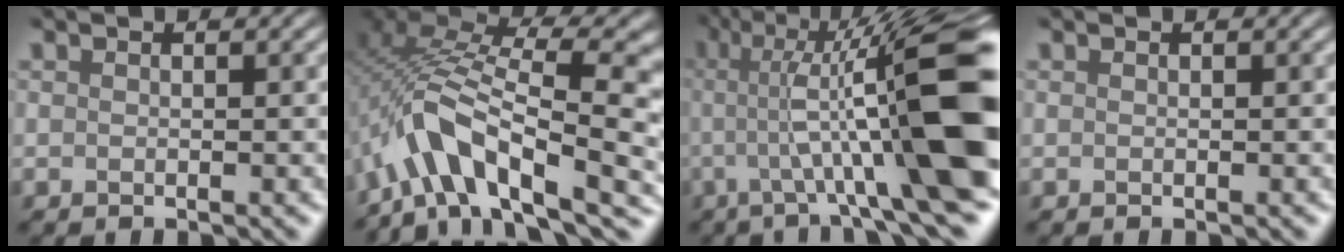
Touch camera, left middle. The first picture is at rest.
{"total": 9.5, "force": [-3.5, 3.7, 8.0], "torque": [-0.183, 0.014, -0.042]}
{"total": 12.2, "force": [-0.7, 1.9, 12.0], "torque": [-0.211, 0.023, 0.019]}
{"total": 0.0}